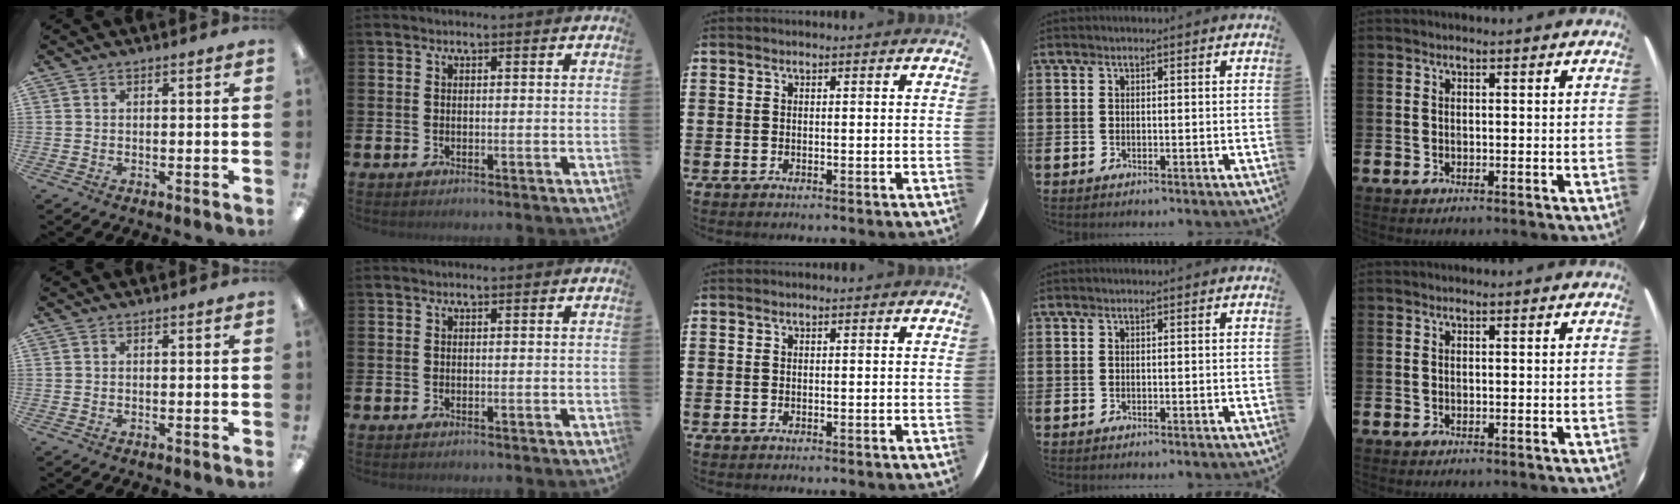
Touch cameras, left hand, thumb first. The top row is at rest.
{}